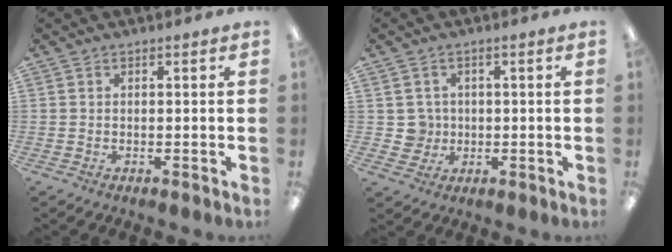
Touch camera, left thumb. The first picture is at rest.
{"total": 4.1, "force": [0.6, 4.0, 0.3], "torque": [-0.003, 0.001, 0.010]}